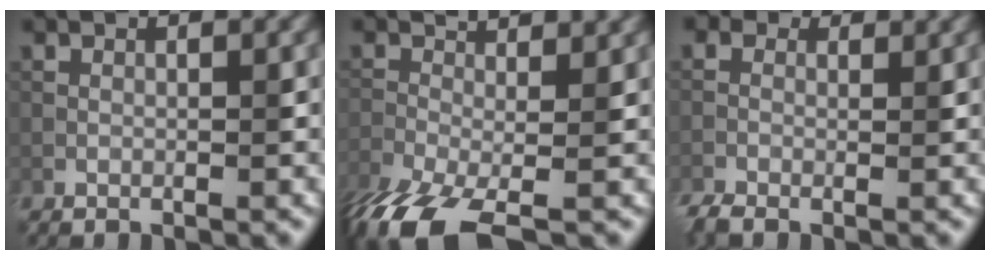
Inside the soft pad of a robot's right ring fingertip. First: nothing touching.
{"total": 10.5, "force": [-4.9, 3.7, 8.5], "torque": [-0.168, -0.021, -0.087]}
{"total": 3.5, "force": [-0.6, 2.6, 2.3], "torque": [-0.046, 0.000, -0.008]}